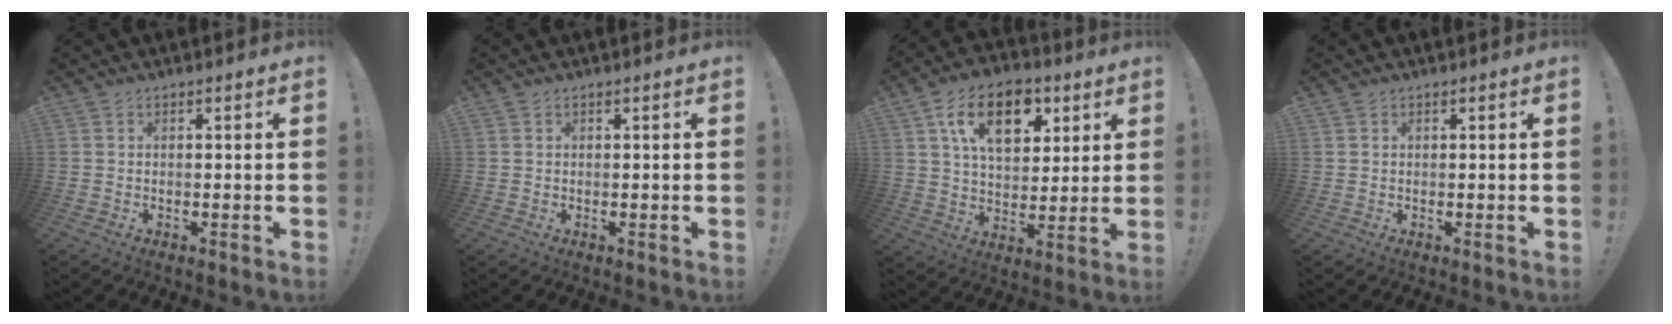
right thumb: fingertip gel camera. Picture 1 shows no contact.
{"total": 0.5, "force": [0.4, 0.4, 0.0], "torque": [0.003, -0.001, 0.007]}
{"total": 16.4, "force": [7.1, 10.4, 10.5], "torque": [-0.159, -0.014, 0.128]}
{"total": 0.7, "force": [0.5, 0.5, 0.0], "torque": [0.002, 0.000, 0.010]}